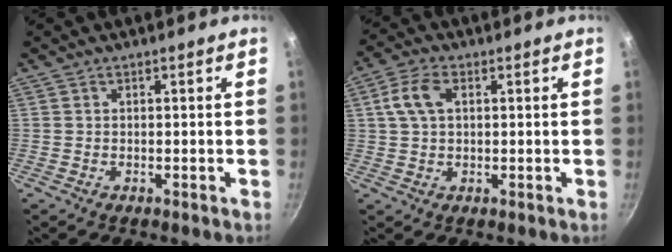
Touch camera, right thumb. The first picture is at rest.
{"total": 6.2, "force": [1.5, 3.8, 4.6], "torque": [-0.090, 0.013, 0.025]}